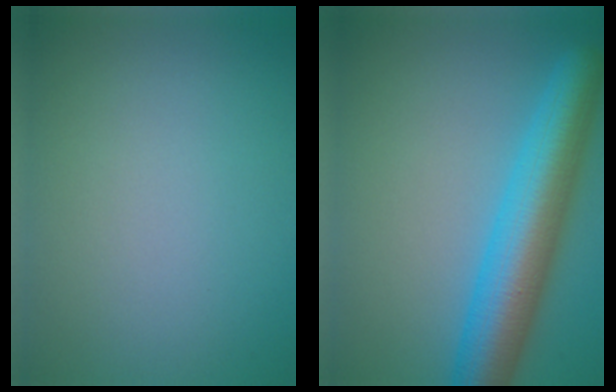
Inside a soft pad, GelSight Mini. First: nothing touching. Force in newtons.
{"total": 8.6, "press": 8.6, "slide": 0.3}